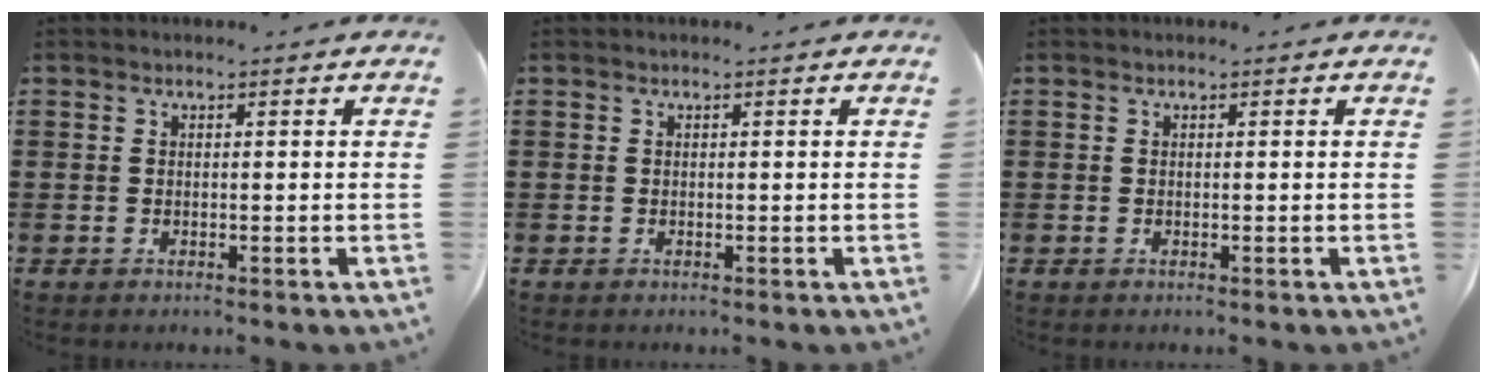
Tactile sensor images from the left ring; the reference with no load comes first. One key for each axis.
{"total": 0.0}
{"total": 0.0}